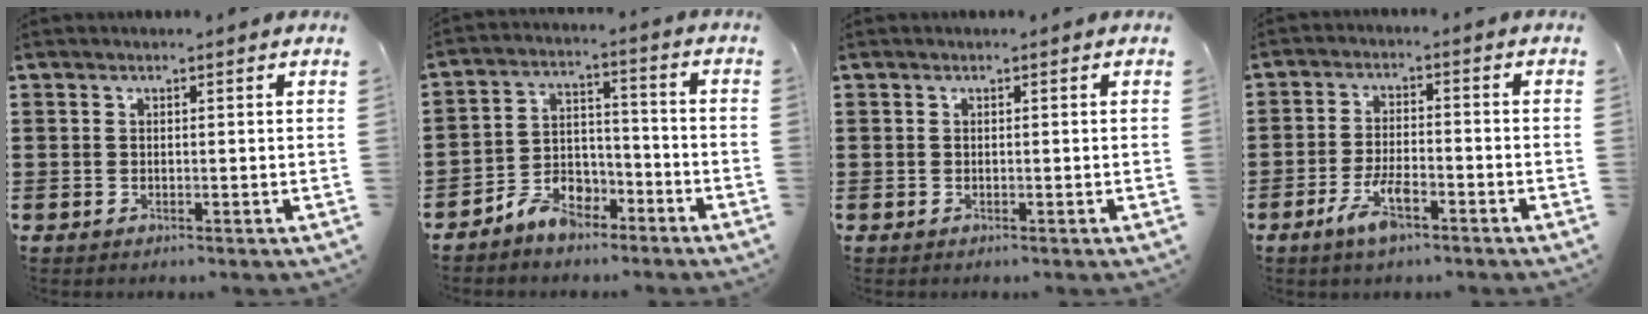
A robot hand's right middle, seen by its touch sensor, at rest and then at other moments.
{"total": 6.7, "force": [-5.7, 3.0, 1.8], "torque": [-0.042, 0.019, -0.113]}
{"total": 0.0}
{"total": 6.1, "force": [-3.5, 2.1, 4.5], "torque": [-0.098, 0.003, -0.068]}